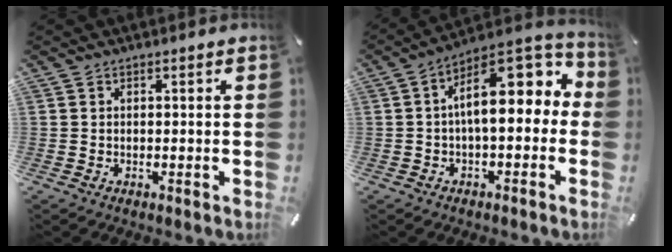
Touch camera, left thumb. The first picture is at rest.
{"total": 16.2, "force": [3.5, 7.6, 13.9], "torque": [-0.195, -0.023, 0.058]}